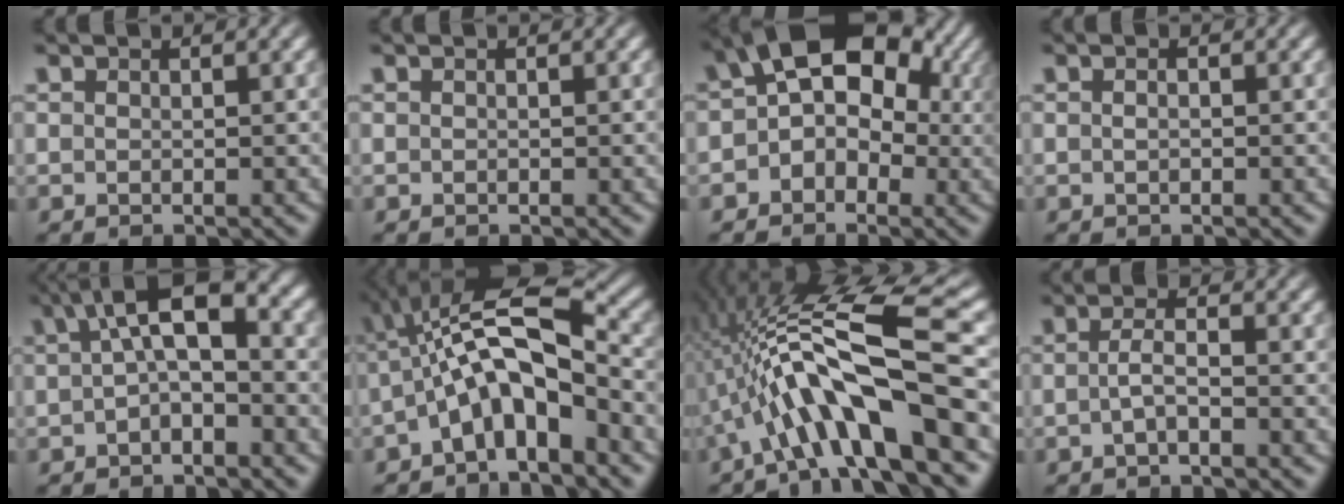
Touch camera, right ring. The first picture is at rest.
{"total": 0.0}
{"total": 12.7, "force": [2.7, 8.8, 8.8], "torque": [-0.146, -0.013, 0.030]}
{"total": 0.6, "force": [-0.3, -0.1, 0.4], "torque": [-0.009, -0.006, -0.003]}
{"total": 6.2, "force": [1.3, 2.7, 5.5], "torque": [-0.081, 0.011, 0.014]}
{"total": 9.8, "force": [1.0, 5.5, 8.0], "torque": [-0.155, -0.007, 0.017]}
{"total": 9.6, "force": [1.4, 2.9, 9.0], "torque": [-0.163, 0.002, 0.028]}
{"total": 1.9, "force": [-1.1, -0.2, 1.5], "torque": [-0.027, -0.005, -0.017]}